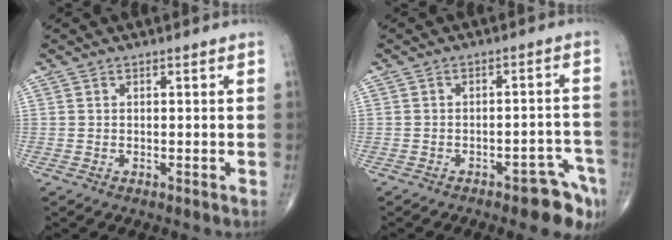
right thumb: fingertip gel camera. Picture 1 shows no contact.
{"total": 7.4, "force": [-4.6, 2.8, 5.1], "torque": [-0.043, 0.036, -0.053]}